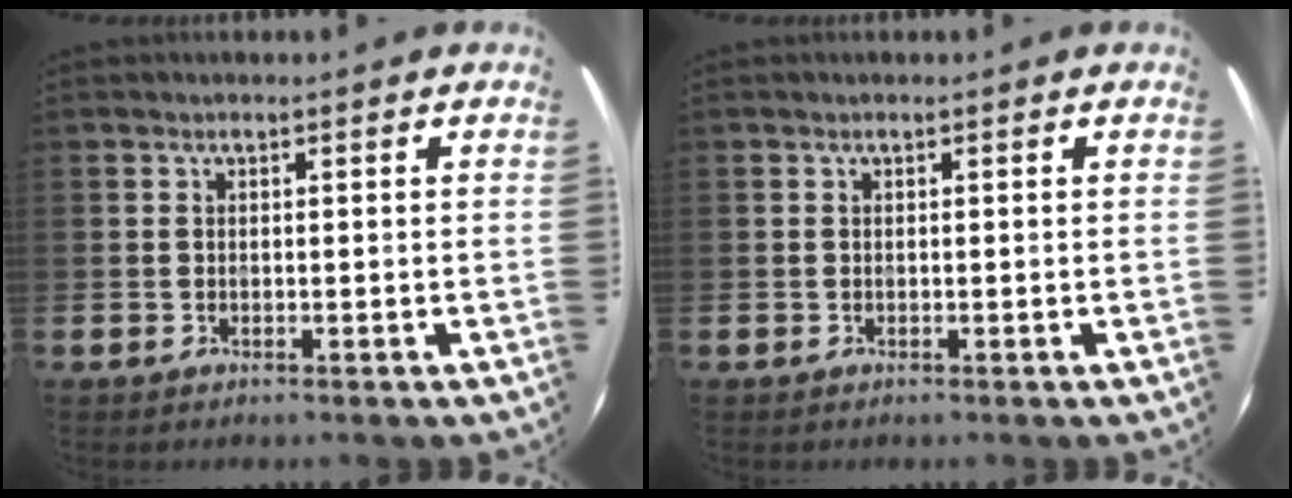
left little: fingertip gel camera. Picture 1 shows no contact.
{"total": 0.0}